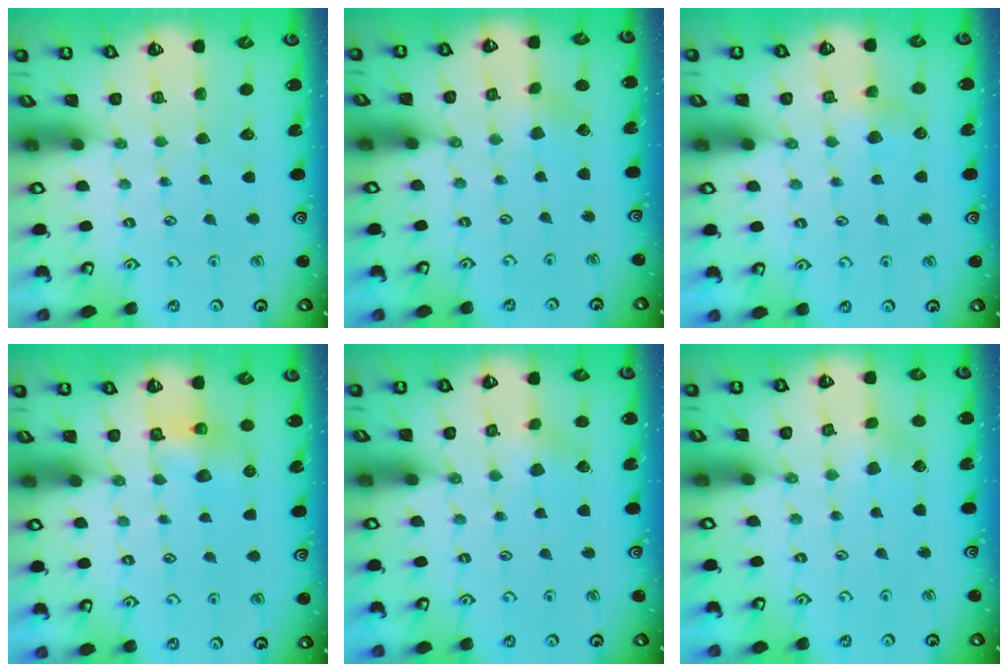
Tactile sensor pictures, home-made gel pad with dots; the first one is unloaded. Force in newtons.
{"total": 1.6, "press": 1.6, "slide": 0.2}
{"total": 4.4, "press": 4.3, "slide": 0.7}
{"total": 6.4, "press": 6.3, "slide": 0.4}
{"total": 2.7, "press": 2.7, "slide": 0.7}
{"total": 2.1, "press": 2.1, "slide": 0.3}